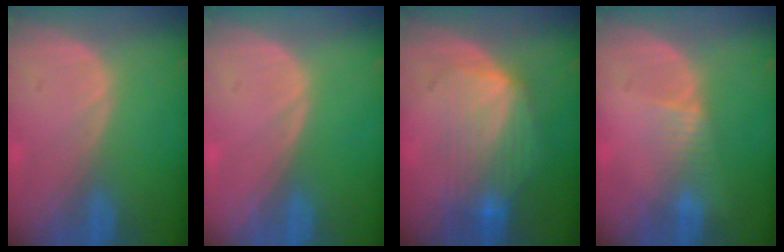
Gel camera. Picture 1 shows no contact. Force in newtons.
{"total": 0.0}
{"total": 7.3, "press": 7.2, "slide": 1.3}
{"total": 2.3, "press": 2.1, "slide": 1.0}